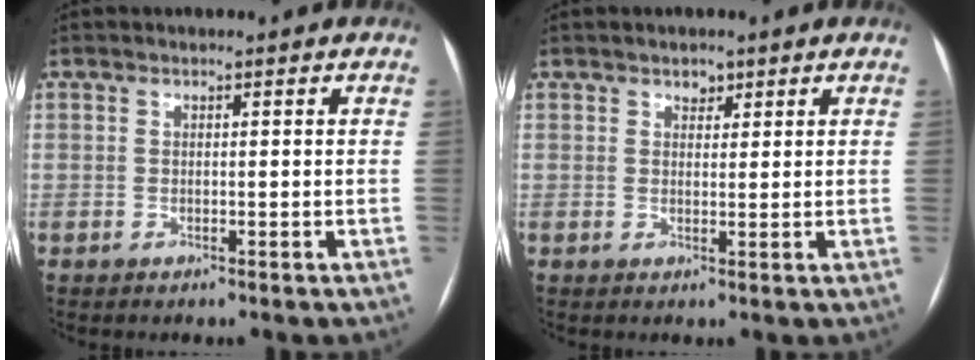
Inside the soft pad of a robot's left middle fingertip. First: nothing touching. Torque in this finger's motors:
{"motor_torque": [-0.02, -0.02, -0.03, -0.01]}